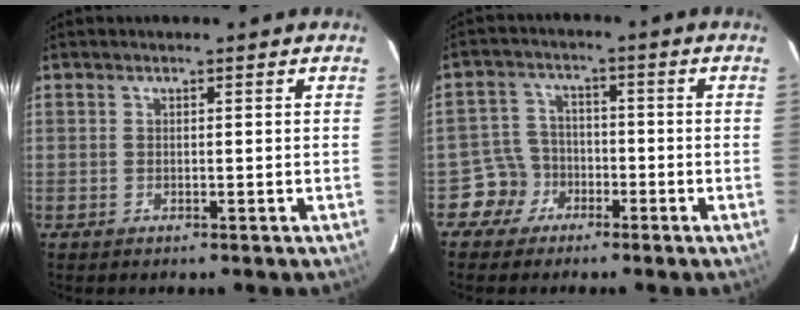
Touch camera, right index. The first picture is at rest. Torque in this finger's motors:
{"motor_torque": [-0.11, -0.02, -0.31, -0.19]}